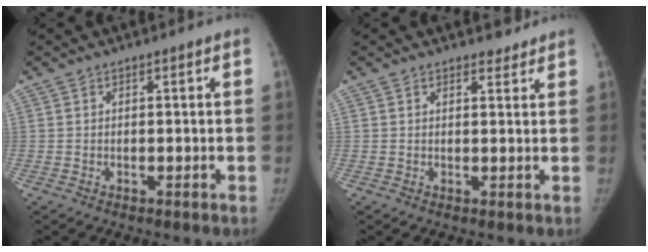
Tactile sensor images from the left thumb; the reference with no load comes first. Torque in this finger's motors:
{"motor_torque": [0.36, -0.31, 0.25, -0.06, 0.00]}